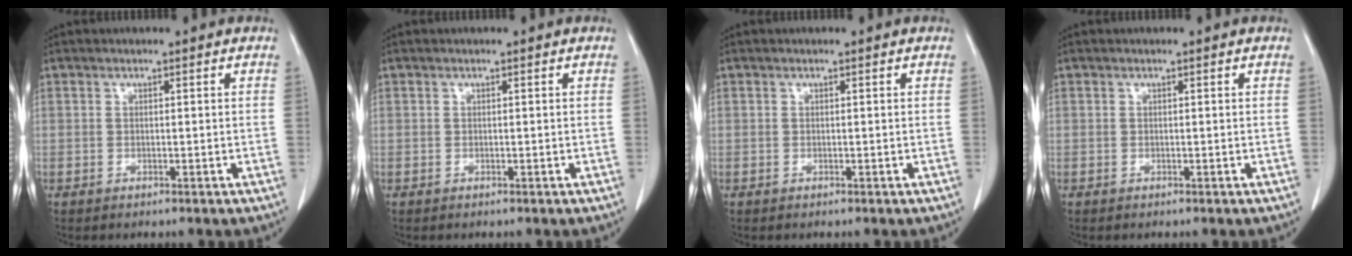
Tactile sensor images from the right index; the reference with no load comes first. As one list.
[{"total": 0.0}, {"total": 0.0}, {"total": 0.0}]